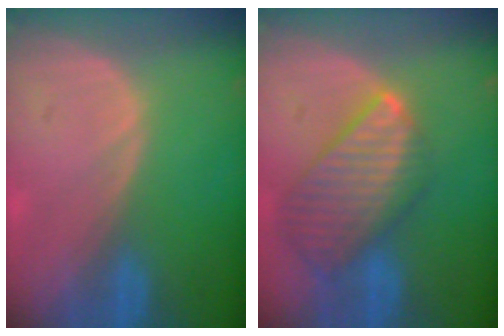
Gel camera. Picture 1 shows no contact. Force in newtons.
{"total": 9.9, "press": 8.6, "slide": 4.9}